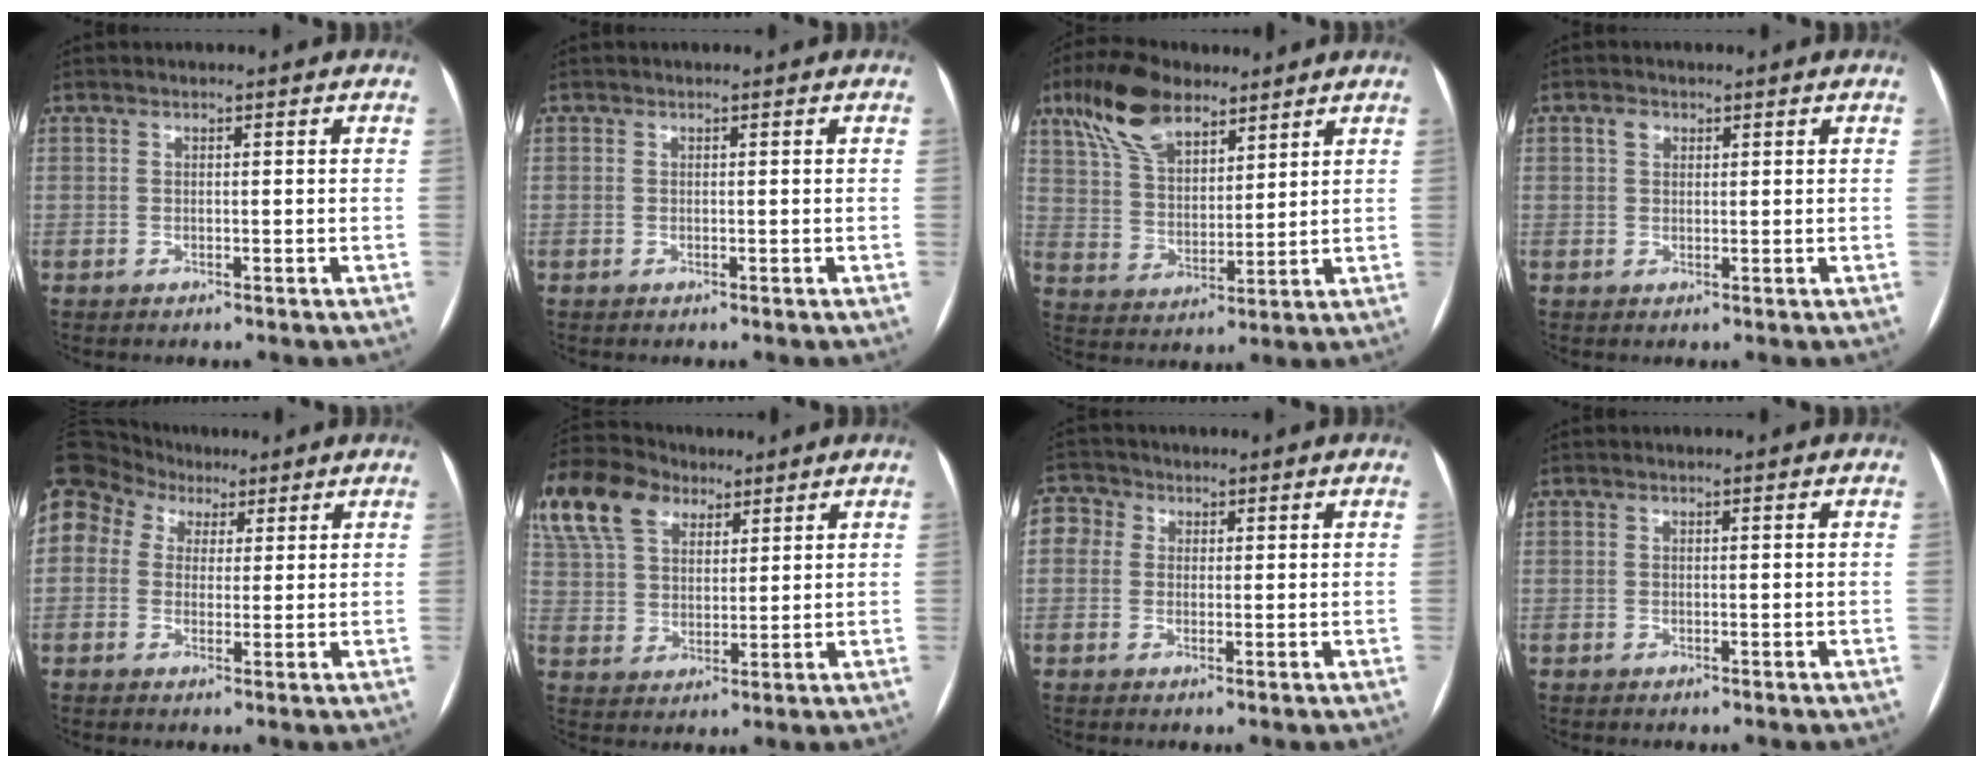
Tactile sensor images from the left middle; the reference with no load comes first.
{"total": 0.0}
{"total": 12.3, "force": [8.3, 5.5, 7.3], "torque": [-0.145, 0.027, 0.156]}
{"total": 1.9, "force": [0.9, 1.3, 1.0], "torque": [-0.022, 0.010, 0.016]}
{"total": 18.0, "force": [7.9, 14.2, 7.7], "torque": [-0.257, 0.107, 0.163]}
{"total": 22.9, "force": [14.0, 14.2, 11.4], "torque": [-0.322, 0.087, 0.257]}
{"total": 2.5, "force": [-0.6, 2.3, 0.7], "torque": [-0.022, 0.012, -0.002]}
{"total": 0.0}